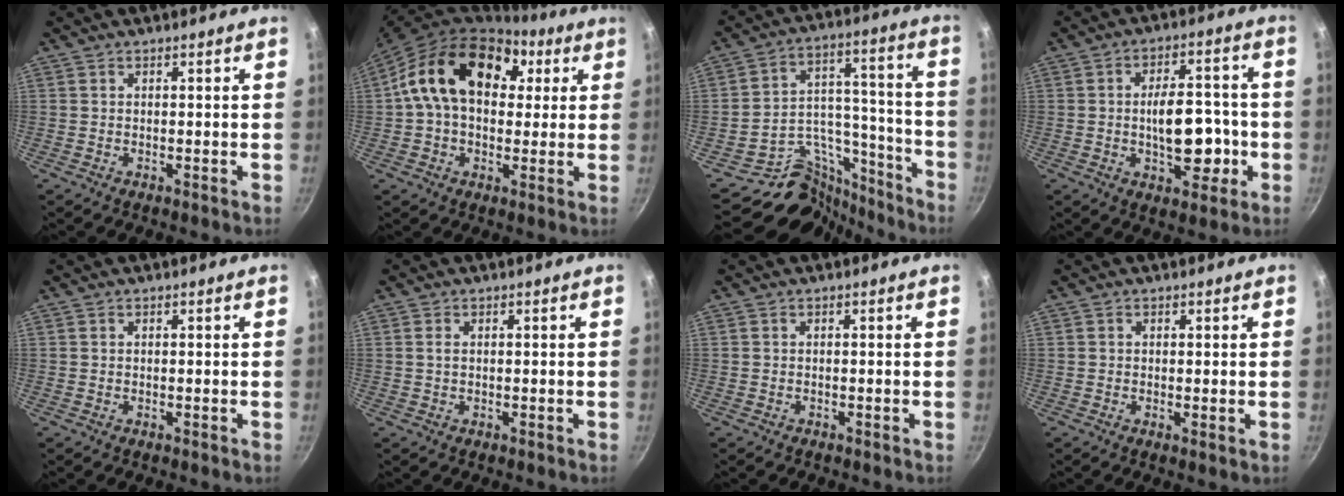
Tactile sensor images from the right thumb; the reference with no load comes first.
{"total": 19.3, "force": [5.0, 13.3, 13.0], "torque": [-0.188, 0.018, 0.068]}
{"total": 17.4, "force": [-13.1, 10.3, 4.9], "torque": [-0.016, 0.128, -0.205]}
{"total": 12.4, "force": [-2.2, 6.7, 10.3], "torque": [-0.115, 0.022, -0.028]}
{"total": 0.0}
{"total": 0.8, "force": [0.1, 0.5, 0.7], "torque": [-0.013, 0.001, 0.001]}
{"total": 0.0}
{"total": 0.5, "force": [0.2, 0.2, 0.5], "torque": [-0.008, -0.005, 0.000]}